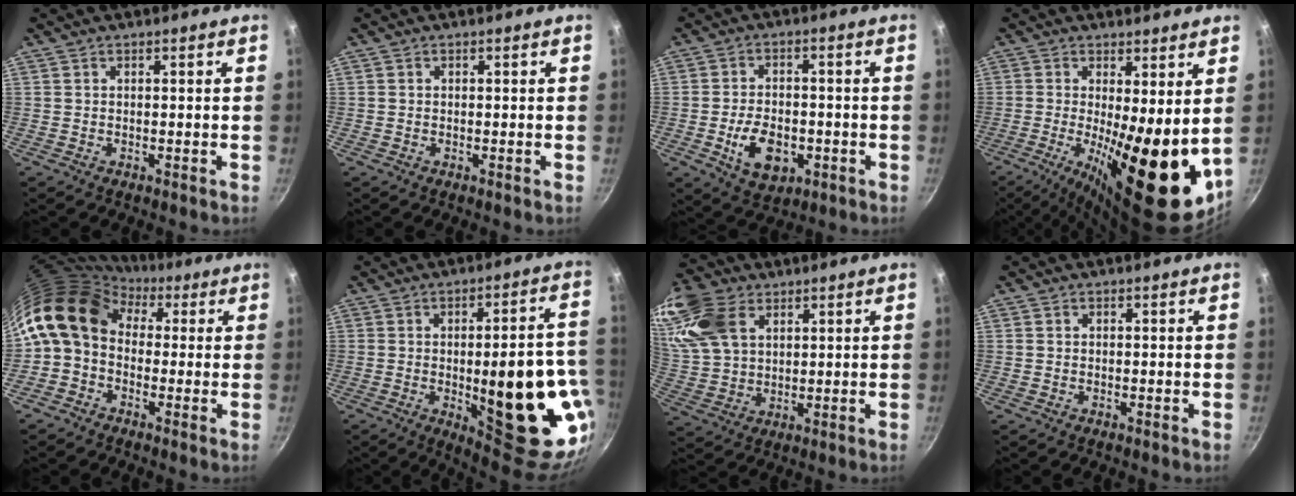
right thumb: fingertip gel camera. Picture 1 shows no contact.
{"total": 0.0}
{"total": 9.8, "force": [-2.8, 6.3, 7.0], "torque": [-0.097, 0.010, -0.038]}
{"total": 18.9, "force": [-1.3, 6.6, 17.7], "torque": [-0.249, -0.029, -0.011]}
{"total": 12.2, "force": [2.4, 9.0, 7.8], "torque": [-0.123, 0.026, 0.016]}
{"total": 26.2, "force": [-5.2, 10.1, 23.6], "torque": [-0.255, 0.010, -0.050]}
{"total": 16.6, "force": [7.6, 11.0, 9.7], "torque": [-0.208, -0.005, 0.154]}
{"total": 0.0}